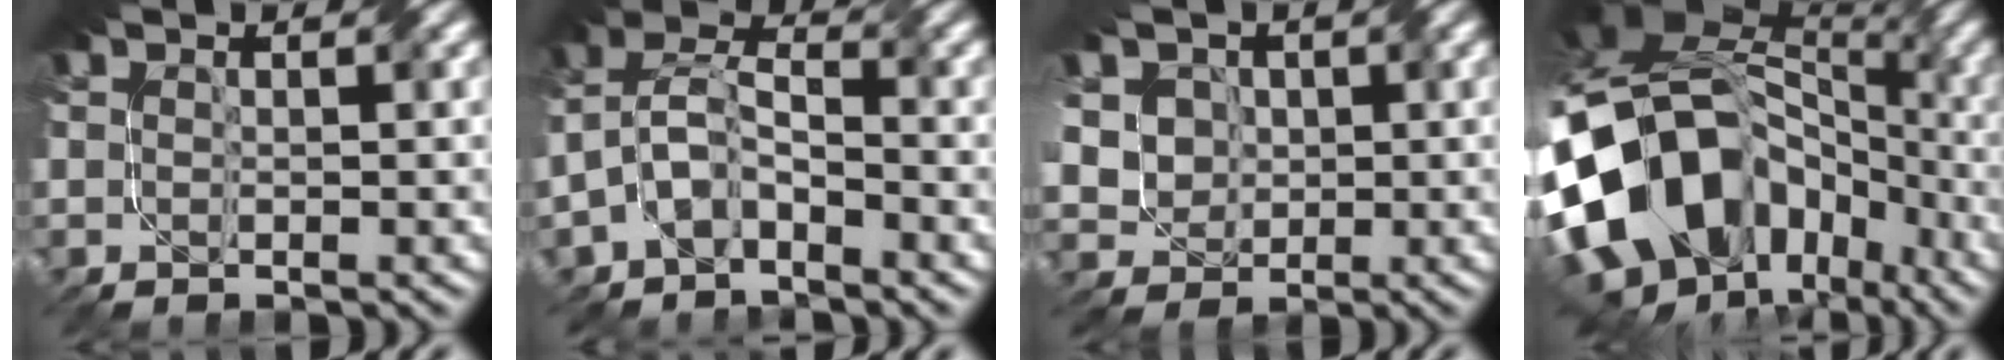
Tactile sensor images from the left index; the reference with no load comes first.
{"total": 5.2, "force": [-2.3, 3.2, 3.3], "torque": [-0.069, 0.004, -0.052]}
{"total": 6.8, "force": [2.2, 5.8, 2.7], "torque": [-0.063, 0.010, 0.038]}
{"total": 19.1, "force": [-5.6, 14.1, 11.7], "torque": [-0.225, 0.009, -0.089]}